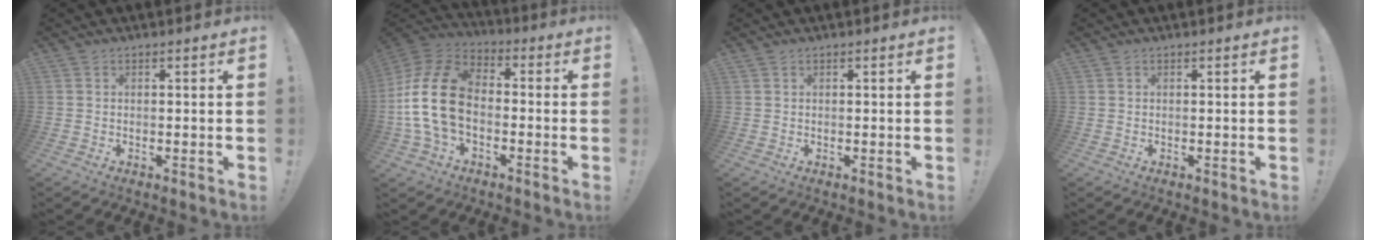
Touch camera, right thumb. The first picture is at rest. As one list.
[{"total": 18.9, "force": [-2.0, 12.9, 13.7], "torque": [-0.261, 0.031, -0.023]}, {"total": 0.0}, {"total": 0.0}]